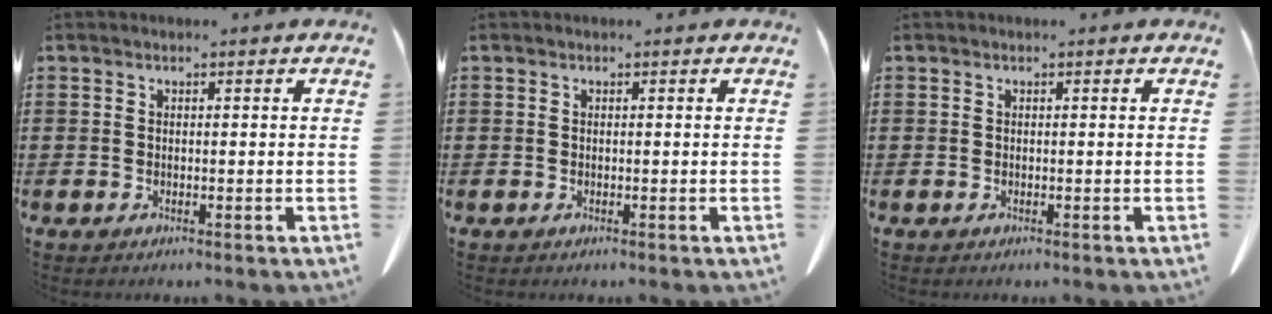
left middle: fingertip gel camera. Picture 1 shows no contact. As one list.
[{"total": 0.0}, {"total": 0.0}]